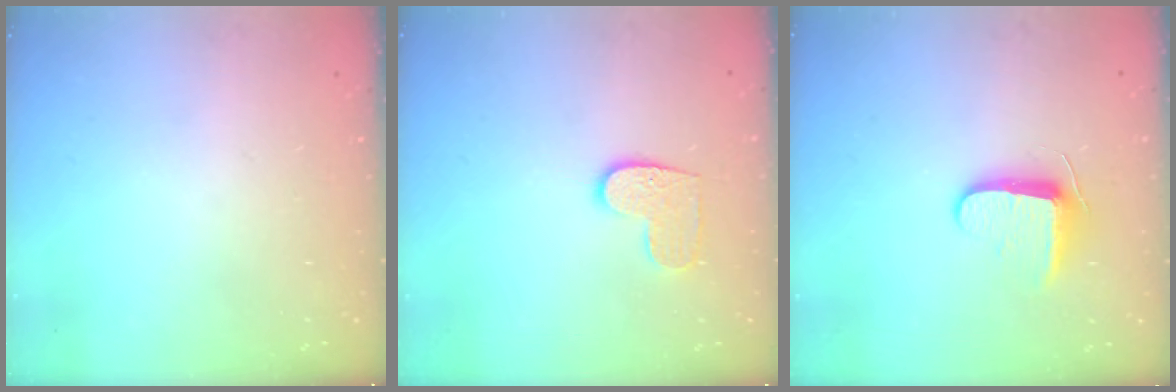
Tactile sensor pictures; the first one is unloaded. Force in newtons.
{"total": 7.4, "press": 7.4, "slide": 0.2}
{"total": 9.1, "press": 9.0, "slide": 1.0}